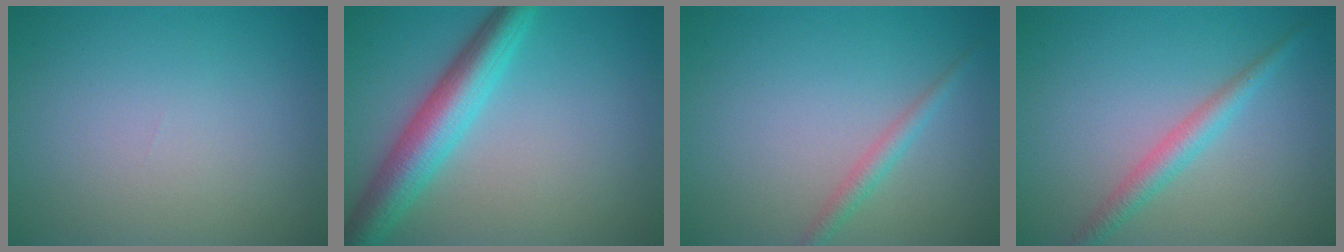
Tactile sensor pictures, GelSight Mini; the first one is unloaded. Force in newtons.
{"total": 5.8, "press": 5.8, "slide": 0.1}
{"total": 1.6, "press": 1.6, "slide": 0.0}
{"total": 2.5, "press": 2.5, "slide": 0.1}